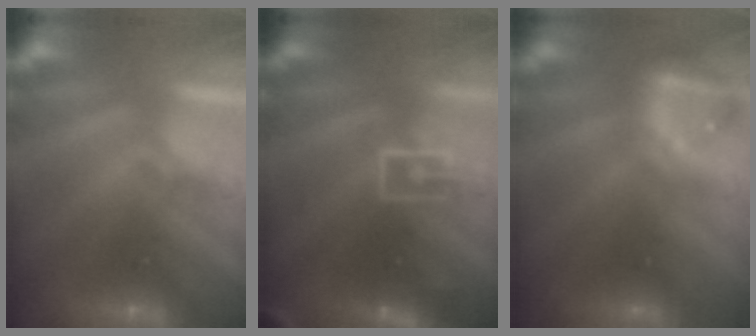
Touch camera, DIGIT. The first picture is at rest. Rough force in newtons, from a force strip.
{"total": 7.1}
{"total": 6.5}